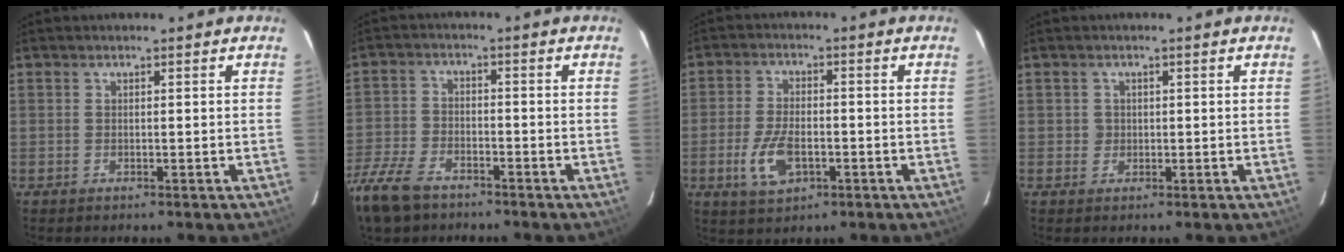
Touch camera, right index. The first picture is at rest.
{"total": 11.1, "force": [-8.0, 5.5, 5.4], "torque": [-0.149, -0.012, -0.161]}
{"total": 8.1, "force": [-2.8, 4.3, 6.2], "torque": [-0.135, -0.003, -0.048]}
{"total": 1.5, "force": [-0.1, 1.5, 0.0], "torque": [0.003, 0.003, 0.000]}